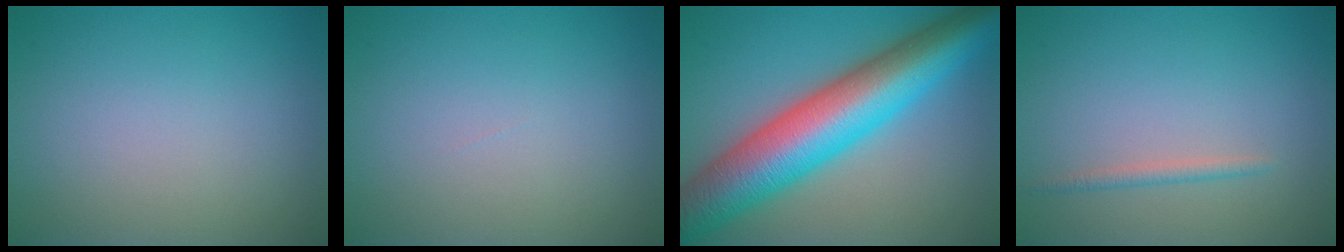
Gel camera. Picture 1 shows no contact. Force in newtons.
{"total": 0.0}
{"total": 12.8, "press": 12.8, "slide": 0.2}
{"total": 1.1, "press": 1.1, "slide": 0.0}